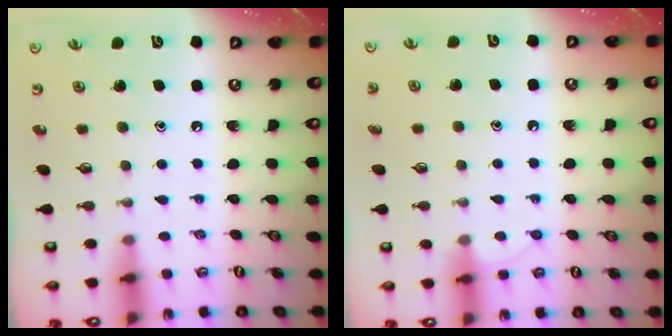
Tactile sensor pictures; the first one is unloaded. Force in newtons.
{"total": 4.9, "press": 4.9, "slide": 0.5}